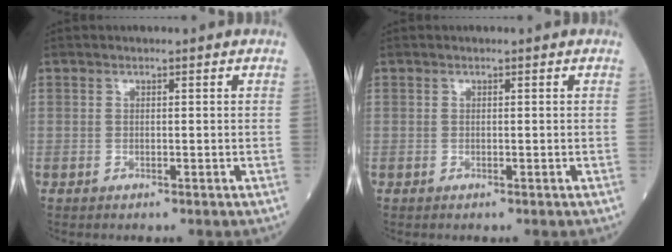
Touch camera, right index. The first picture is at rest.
{"total": 0.0}